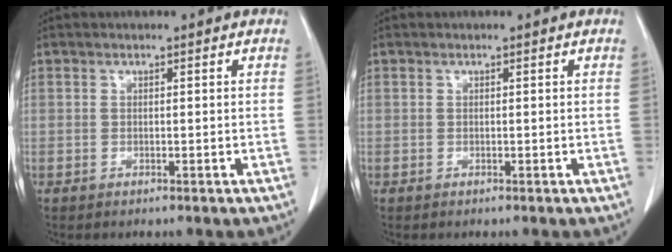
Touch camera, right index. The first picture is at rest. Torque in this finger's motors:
{"motor_torque": [0.00, 0.00, 0.00, 0.00]}